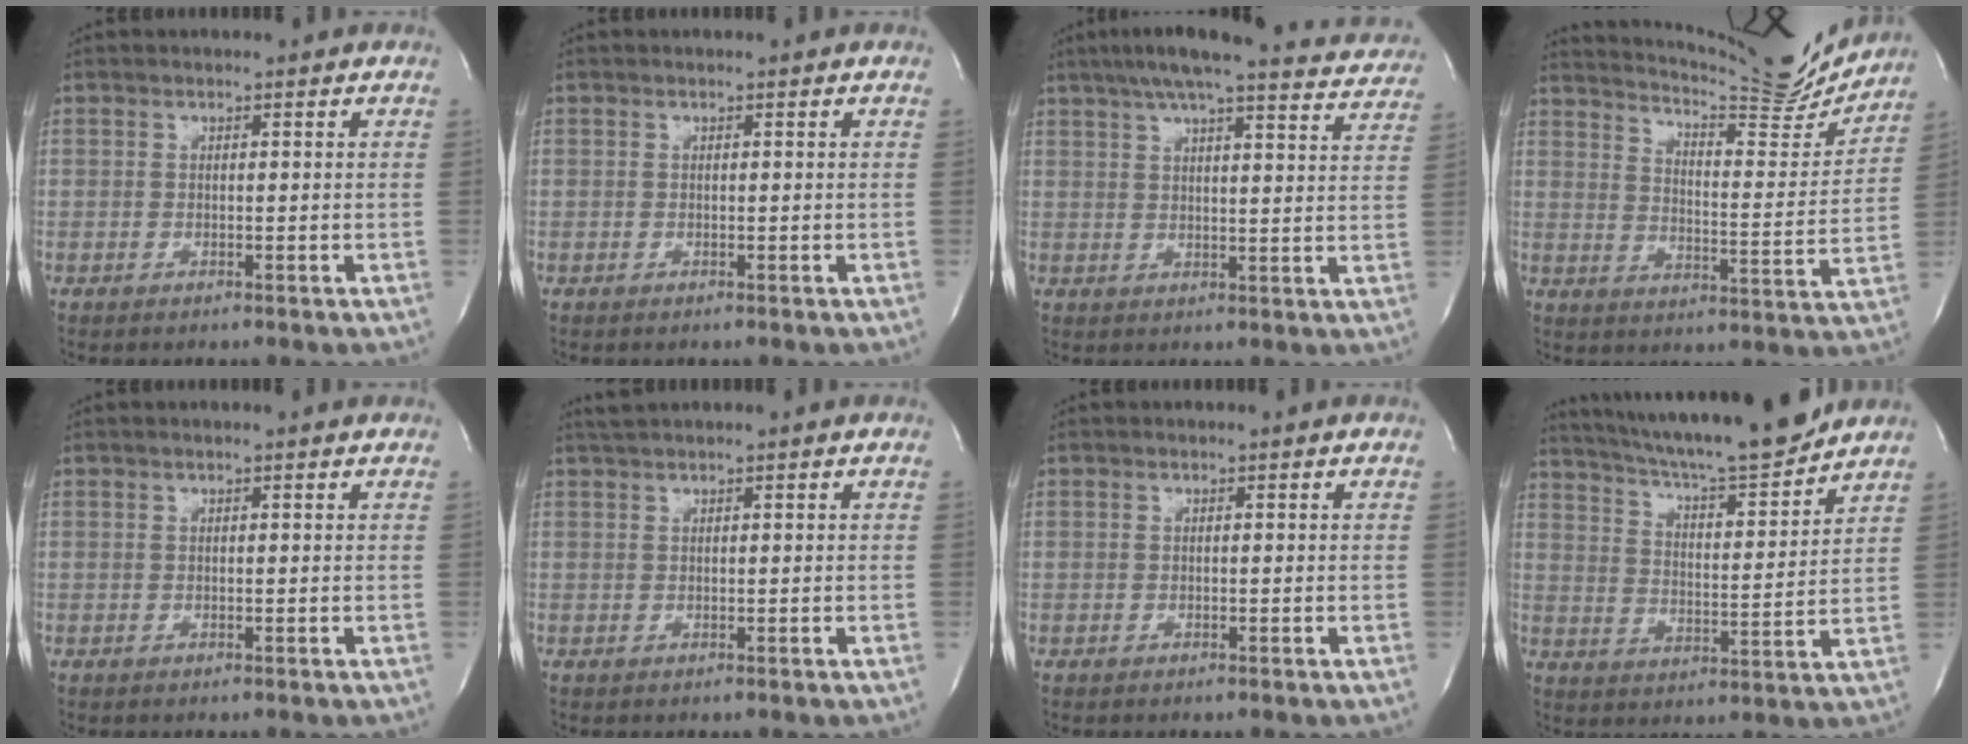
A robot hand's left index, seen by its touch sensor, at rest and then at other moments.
{"total": 0.0}
{"total": 22.1, "force": [20.0, 2.3, 9.0], "torque": [-0.134, -0.018, 0.240]}
{"total": 17.3, "force": [16.4, 1.3, 5.3], "torque": [-0.092, -0.064, 0.215]}
{"total": 1.2, "force": [1.0, -0.1, 0.6], "torque": [-0.011, 0.007, 0.012]}
{"total": 2.1, "force": [1.8, -0.3, 0.9], "torque": [-0.014, 0.016, 0.036]}
{"total": 0.0}
{"total": 17.2, "force": [15.3, 0.7, 7.8], "torque": [-0.132, -0.007, 0.238]}